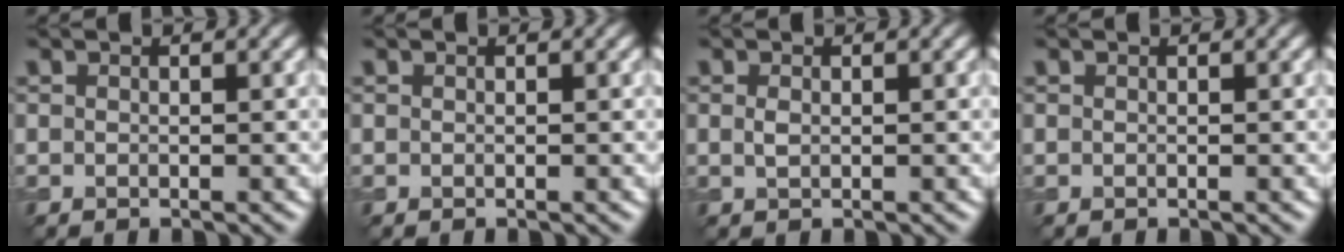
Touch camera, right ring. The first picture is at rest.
{"total": 0.0}
{"total": 0.7, "force": [0.1, 0.4, 0.6], "torque": [-0.016, -0.001, 0.003]}
{"total": 0.0}